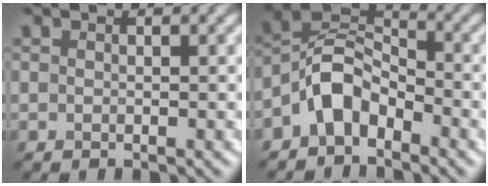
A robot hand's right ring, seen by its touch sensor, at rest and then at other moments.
{"total": 4.8, "force": [-2.9, 2.7, 2.7], "torque": [-0.045, 0.015, -0.065]}